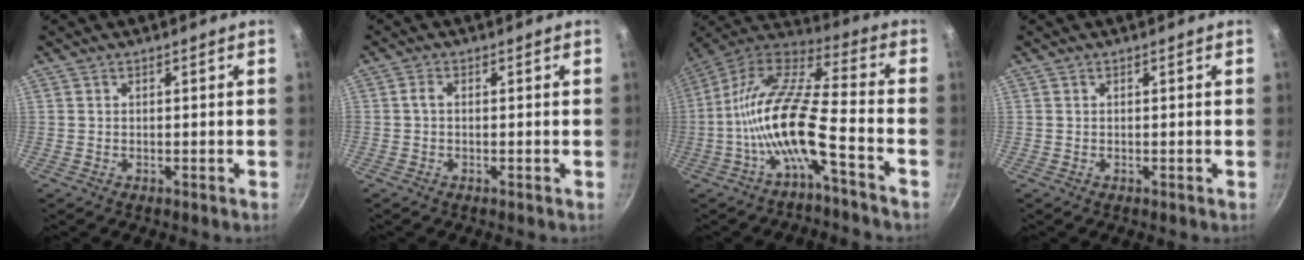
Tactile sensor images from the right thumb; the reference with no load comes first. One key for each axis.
{"total": 1.6, "fx": -0.1, "fy": 0.5, "fz": 1.5, "tx": -0.042, "ty": 0.006, "tz": -0.005}
{"total": 15.8, "fx": -5.9, "fy": 4.0, "fz": 14.1, "tx": -0.269, "ty": 0.055, "tz": -0.126}
{"total": 0.0}